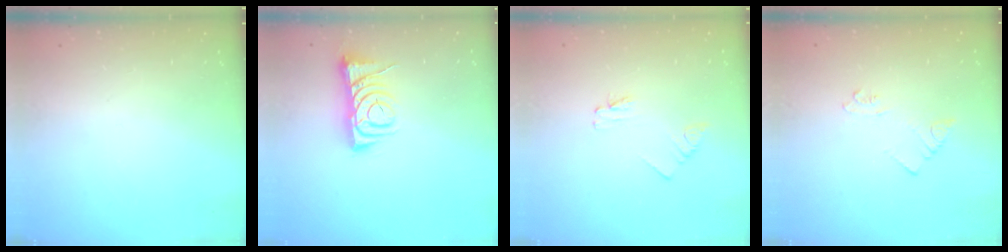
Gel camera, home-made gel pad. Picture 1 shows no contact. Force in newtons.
{"total": 7.3, "press": 7.2, "slide": 0.9}
{"total": 1.6, "press": 1.6, "slide": 0.2}
{"total": 3.6, "press": 3.6, "slide": 0.6}